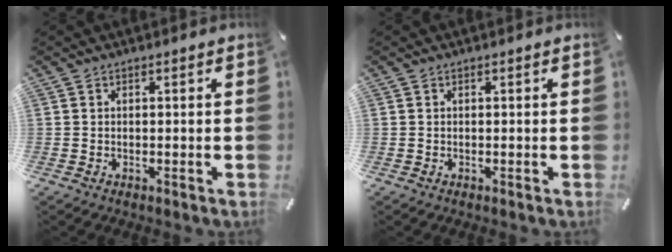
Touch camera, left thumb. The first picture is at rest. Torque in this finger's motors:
{"motor_torque": [-0.13, 0.13, 0.00, 0.00, 0.00]}